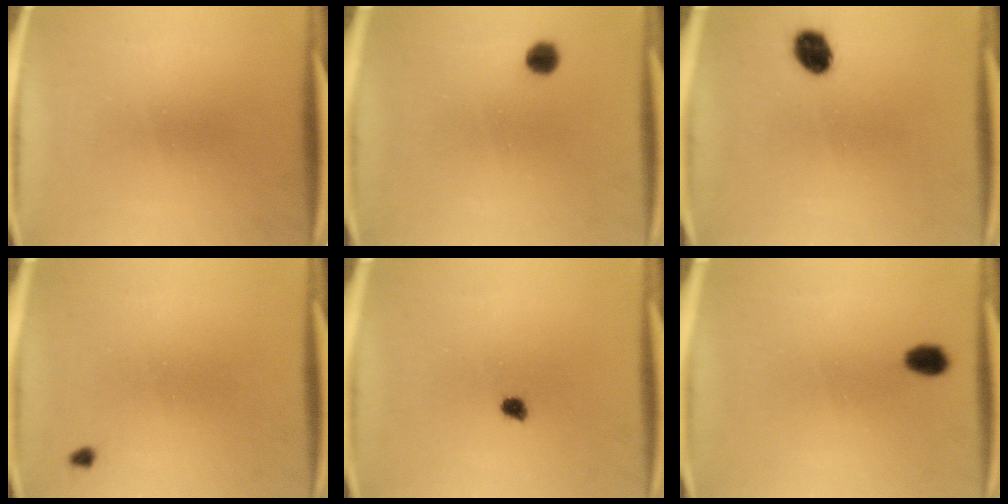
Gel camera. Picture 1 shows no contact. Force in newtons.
{"total": 2.6}
{"total": 5.6}
{"total": 0.7}
{"total": 1.8}
{"total": 3.2}